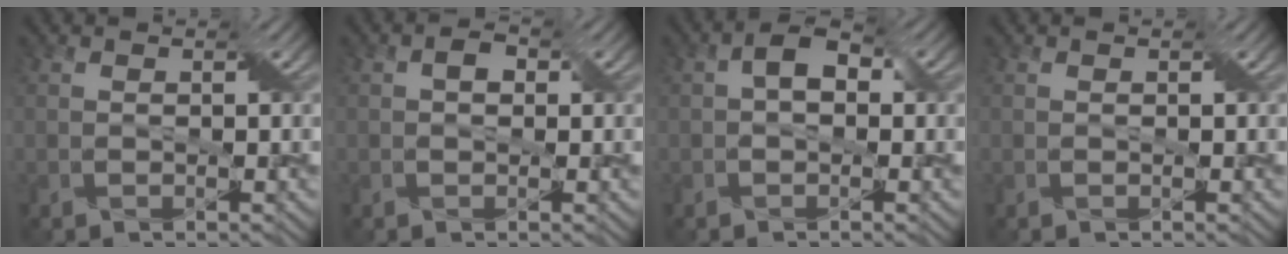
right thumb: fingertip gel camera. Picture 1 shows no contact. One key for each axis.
{"total": 1.8, "fx": 0.1, "fy": 1.3, "fz": 1.2, "tx": -0.022, "ty": 0.003, "tz": -0.002}
{"total": 3.4, "fx": 0.2, "fy": 2.1, "fz": 2.6, "tx": -0.045, "ty": 0.008, "tz": -0.004}
{"total": 0.0}